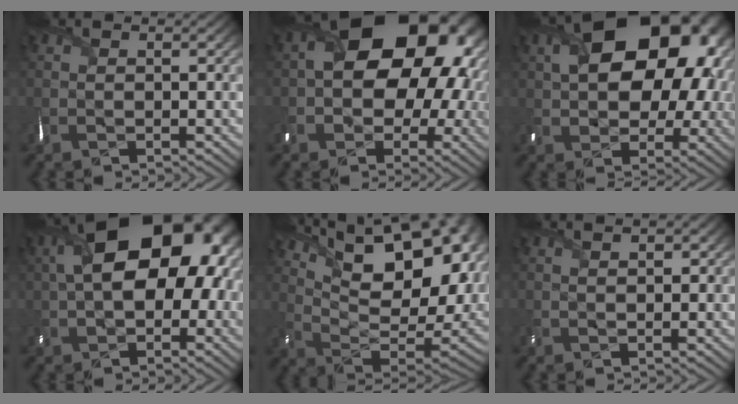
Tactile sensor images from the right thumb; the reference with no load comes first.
{"total": 16.7, "force": [1.6, 11.9, 11.6], "torque": [-0.151, -0.008, 0.027]}
{"total": 17.1, "force": [3.6, 11.4, 12.2], "torque": [-0.168, 0.001, 0.067]}
{"total": 17.6, "force": [3.0, 10.8, 13.7], "torque": [-0.200, 0.015, 0.044]}
{"total": 21.1, "force": [9.9, 10.0, 15.7], "torque": [-0.239, 0.036, 0.176]}
{"total": 2.0, "force": [0.9, 0.8, 1.6], "torque": [-0.030, 0.003, 0.015]}